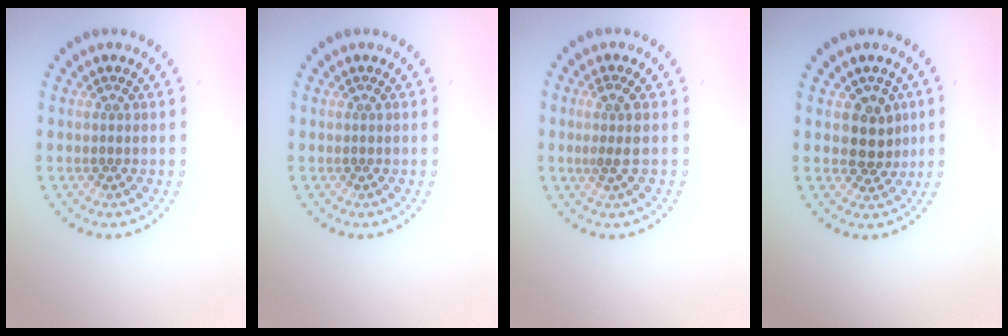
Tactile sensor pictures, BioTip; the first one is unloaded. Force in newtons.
{"total": 0.0}
{"total": 1.8, "press": 1.4, "slide": 1.1}
{"total": 2.9, "press": 2.5, "slide": 1.3}